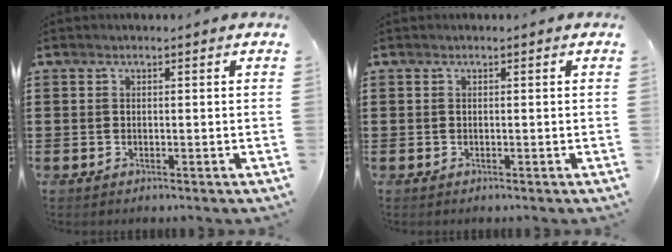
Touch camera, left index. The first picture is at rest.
{"total": 0.0}